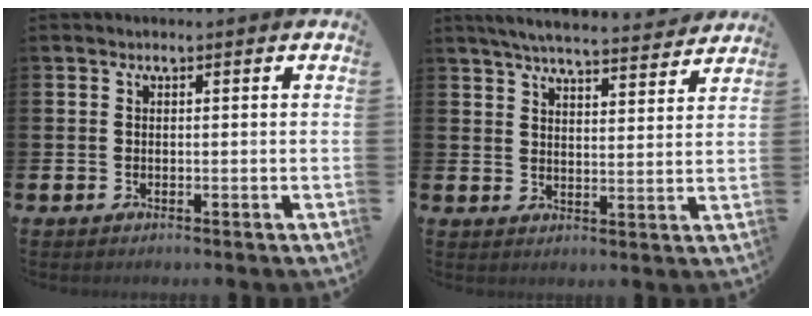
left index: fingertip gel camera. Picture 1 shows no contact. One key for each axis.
{"total": 6.1, "fx": 5.9, "fy": 0.4, "fz": 1.5, "tx": -0.034, "ty": -0.041, "tz": 0.101}